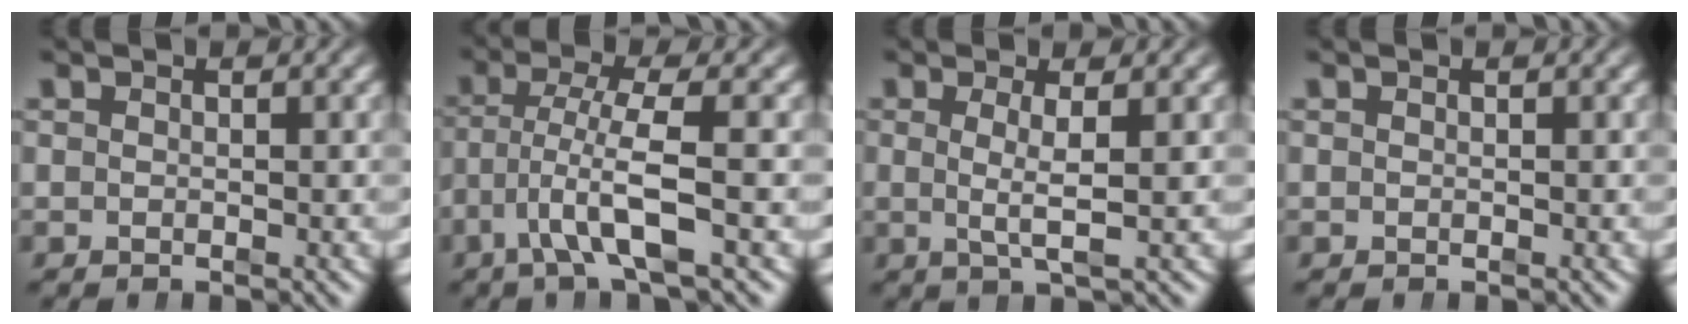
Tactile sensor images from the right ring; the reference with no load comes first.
{"total": 4.4, "force": [-1.4, 1.1, 4.0], "torque": [-0.091, -0.021, -0.018]}
{"total": 3.1, "force": [0.4, 0.1, 3.0], "torque": [-0.054, -0.010, 0.012]}
{"total": 0.0}